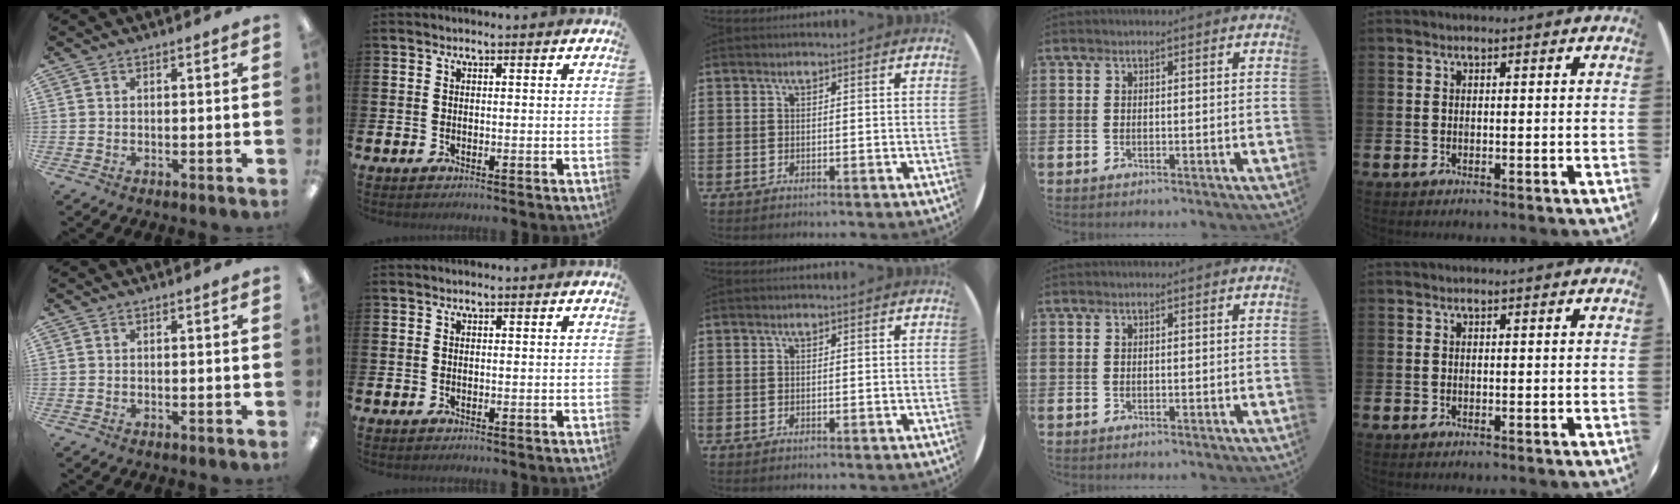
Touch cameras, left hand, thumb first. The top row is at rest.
{}